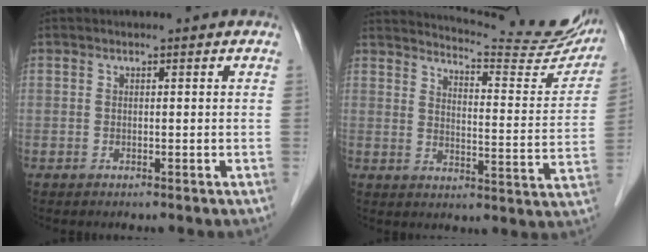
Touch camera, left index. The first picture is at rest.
{"total": 18.4, "force": [17.5, 1.5, 5.5], "torque": [-0.079, -0.077, 0.205]}